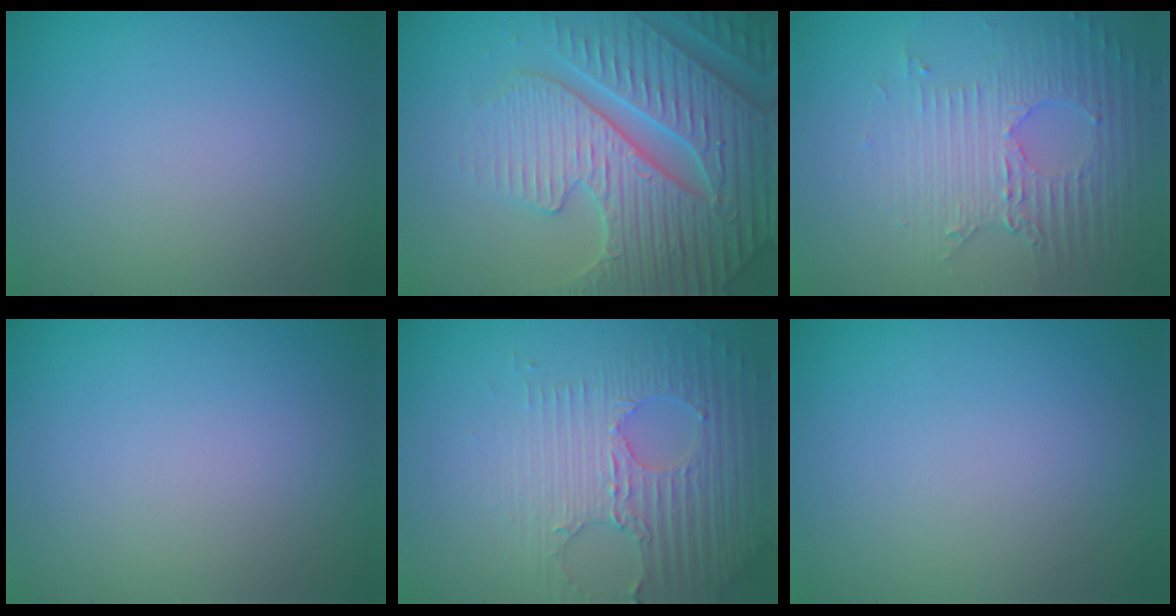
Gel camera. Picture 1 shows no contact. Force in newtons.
{"total": 7.6, "press": 7.4, "slide": 1.7}
{"total": 5.2, "press": 3.4, "slide": 3.9}
{"total": 0.0}
{"total": 4.3, "press": 4.0, "slide": 1.5}
{"total": 0.0}